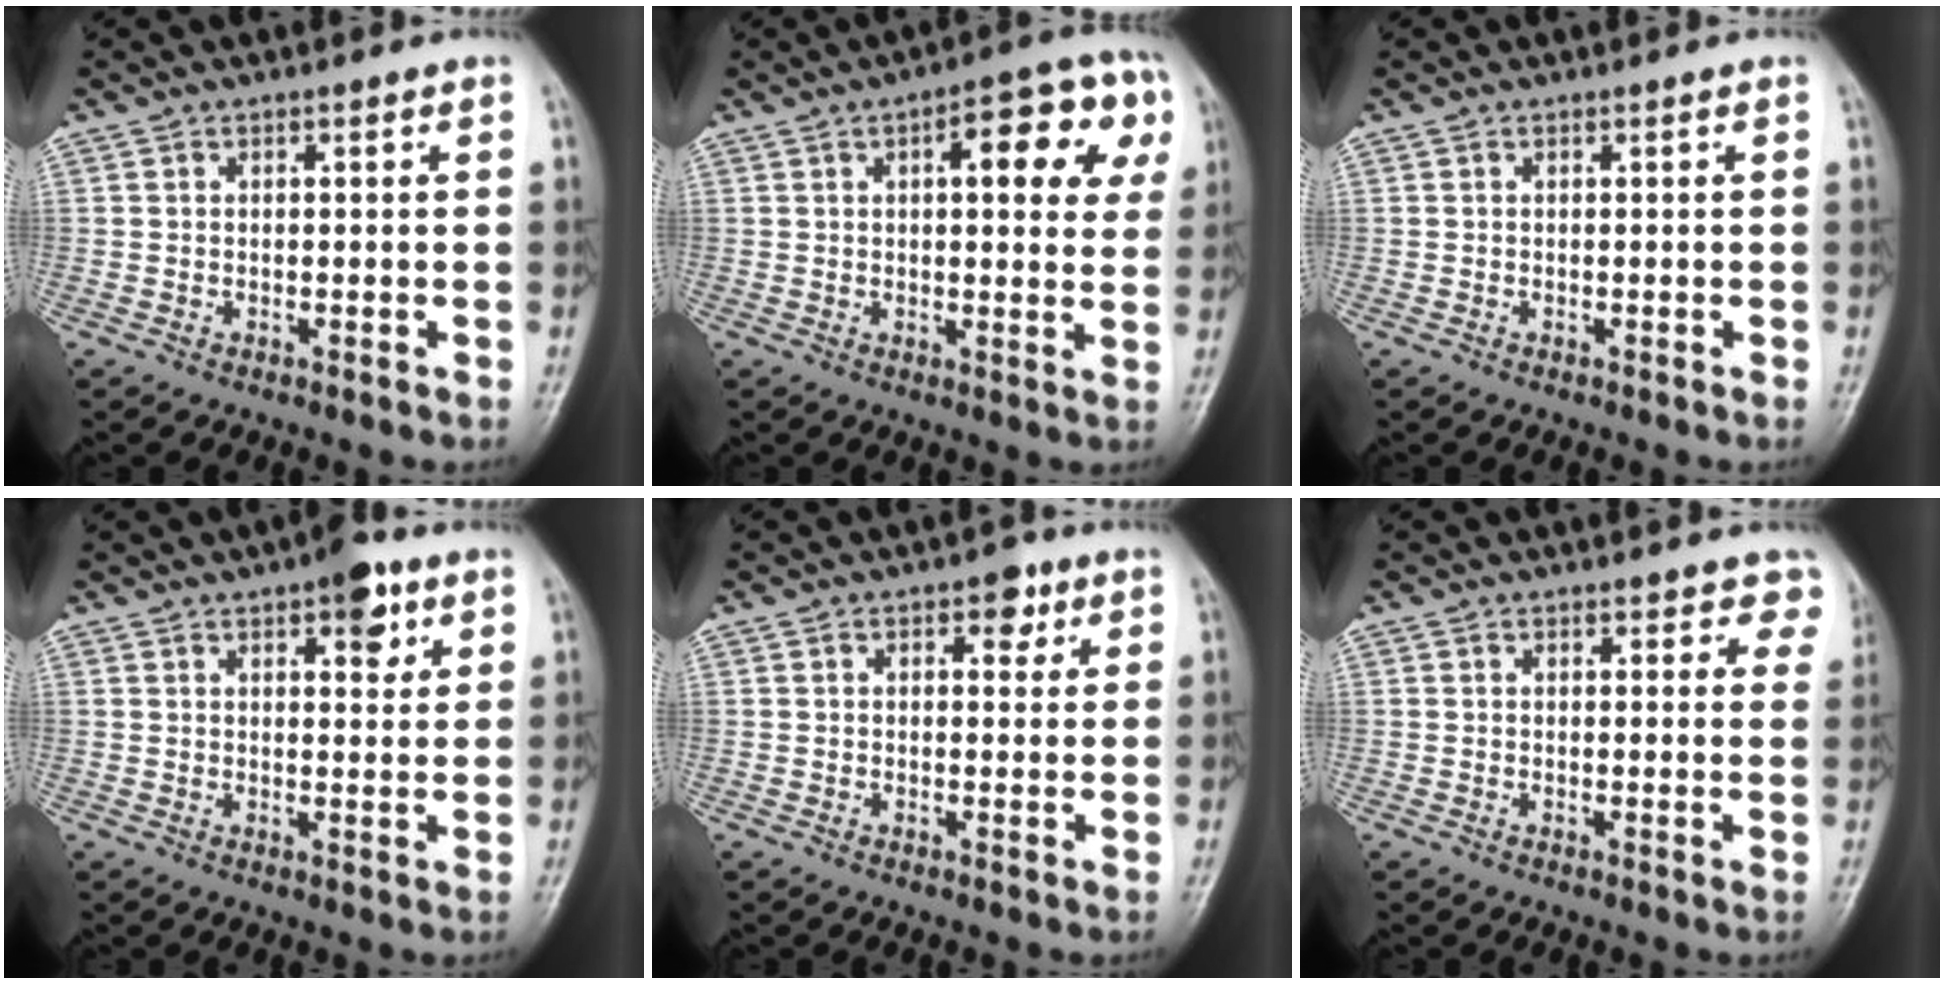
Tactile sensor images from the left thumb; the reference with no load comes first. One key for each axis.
{"total": 13.9, "fx": 4.6, "fy": 5.3, "fz": 12.0, "tx": -0.113, "ty": 0.013, "tz": 0.047}
{"total": 0.0}
{"total": 6.6, "fx": 3.5, "fy": 2.9, "fz": 4.8, "tx": -0.042, "ty": -0.012, "tz": 0.041}
{"total": 3.9, "fx": 1.9, "fy": 2.3, "fz": 2.6, "tx": -0.012, "ty": -0.003, "tz": 0.019}
{"total": 5.3, "fx": 3.9, "fy": 2.5, "fz": 2.4, "tx": 0.016, "ty": -0.013, "tz": 0.034}